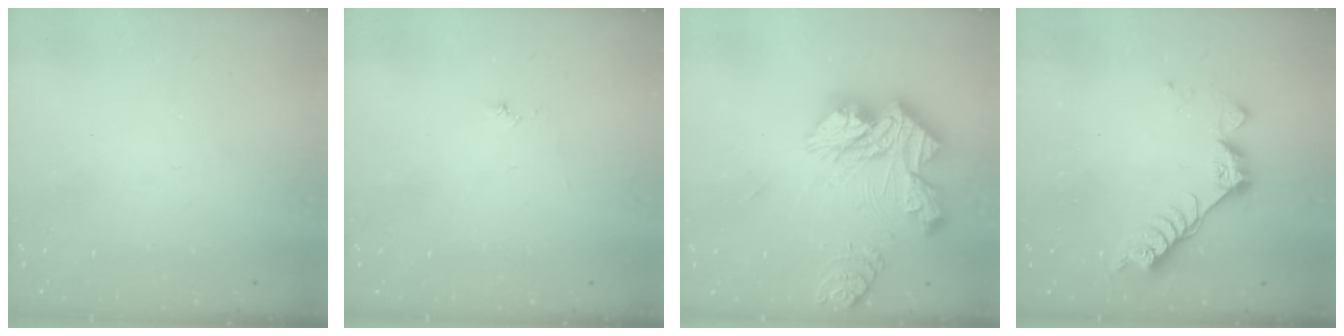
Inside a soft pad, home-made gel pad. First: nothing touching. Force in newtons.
{"total": 3.8, "press": 3.8, "slide": 0.4}
{"total": 19.9, "press": 19.8, "slide": 1.7}
{"total": 8.3, "press": 8.2, "slide": 0.7}